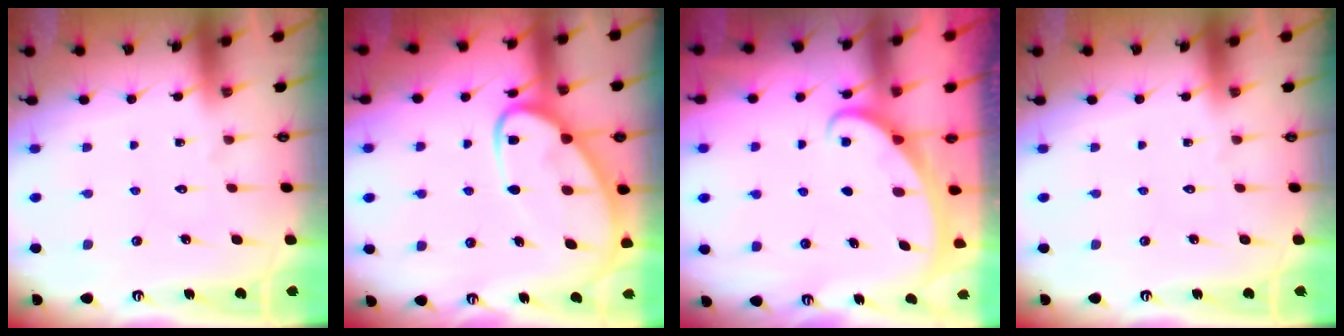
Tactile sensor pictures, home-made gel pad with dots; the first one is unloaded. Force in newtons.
{"total": 12.6, "press": 12.5, "slide": 1.3}
{"total": 2.3, "press": 2.3, "slide": 0.4}
{"total": 0.0}